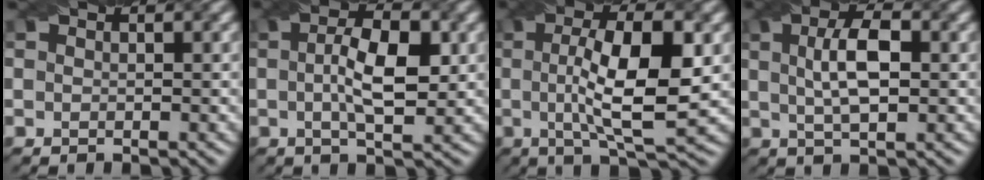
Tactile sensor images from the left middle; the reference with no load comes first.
{"total": 6.1, "force": [0.6, 1.9, 5.7], "torque": [-0.094, 0.006, 0.006]}
{"total": 9.4, "force": [0.4, 2.5, 9.1], "torque": [-0.141, 0.005, 0.005]}
{"total": 4.9, "force": [0.8, 1.7, 4.5], "torque": [-0.082, 0.008, 0.013]}